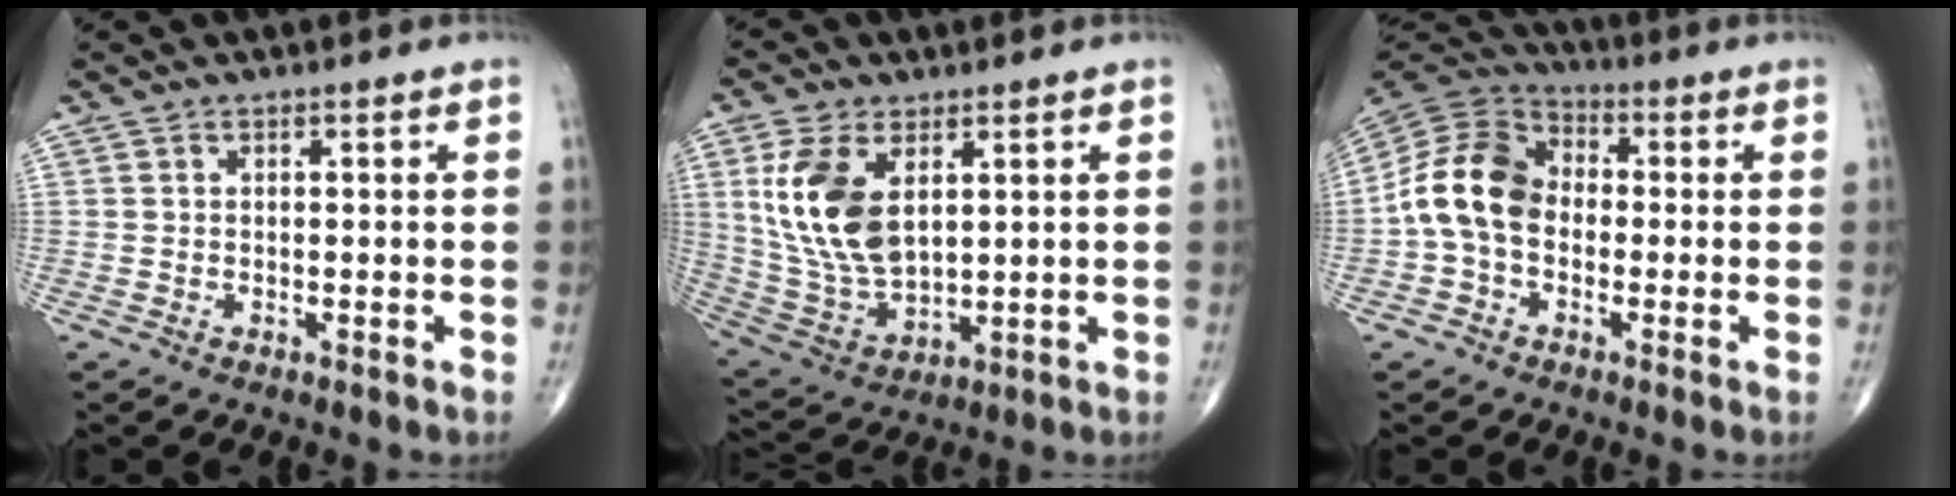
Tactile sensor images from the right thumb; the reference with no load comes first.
{"total": 14.9, "force": [4.2, 8.4, 11.5], "torque": [-0.231, -0.016, 0.095]}
{"total": 12.3, "force": [-1.4, 9.0, 8.2], "torque": [-0.147, 0.037, -0.042]}